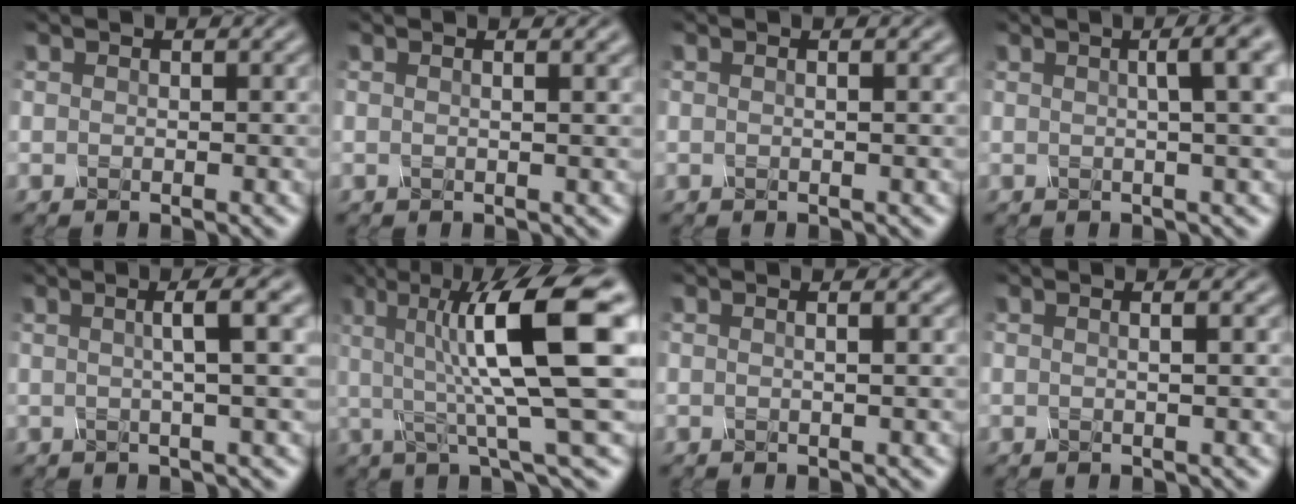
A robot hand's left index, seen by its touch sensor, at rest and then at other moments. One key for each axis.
{"total": 3.1, "fx": 1.5, "fy": 1.4, "fz": 2.4, "tx": -0.009, "ty": 0.018, "tz": -0.015}
{"total": 2.0, "fx": 0.7, "fy": 0.9, "fz": 1.6, "tx": -0.009, "ty": 0.003, "tz": -0.015}
{"total": 7.0, "fx": 2.3, "fy": 2.7, "fz": 6.1, "tx": -0.044, "ty": 0.037, "tz": 0.005}
{"total": 5.3, "fx": 1.2, "fy": 1.4, "fz": 5.0, "tx": -0.057, "ty": 0.018, "tz": -0.003}
{"total": 11.7, "fx": 1.6, "fy": 2.4, "fz": 11.3, "tx": -0.175, "ty": 0.005, "tz": 0.024}
{"total": 2.3, "fx": 0.5, "fy": 1.2, "fz": 2.0, "tx": -0.012, "ty": 0.007, "tz": -0.022}
{"total": 2.6, "fx": 0.6, "fy": 1.3, "fz": 2.2, "tx": -0.014, "ty": 0.011, "tz": -0.023}